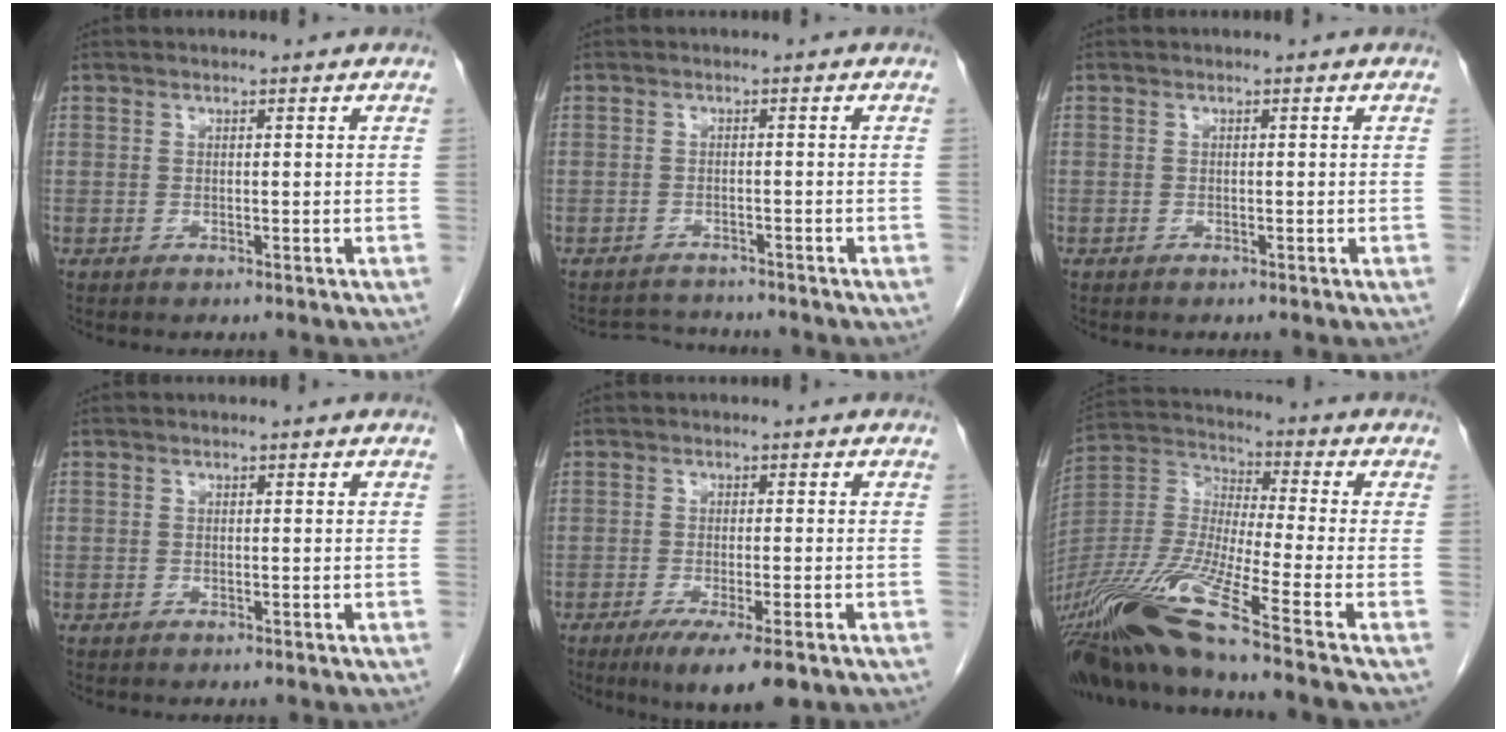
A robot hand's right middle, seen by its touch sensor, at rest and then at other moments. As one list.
[{"total": 3.4, "force": [-3.3, 0.8, -0.4], "torque": [0.005, -0.008, -0.054]}, {"total": 0.0}, {"total": 0.5, "force": [-0.4, 0.4, 0.0], "torque": [-0.008, 0.002, -0.008]}, {"total": 7.2, "force": [-4.6, 0.8, 5.5], "torque": [-0.080, -0.018, -0.067]}, {"total": 20.1, "force": [-14.4, -1.5, 13.9], "torque": [-0.319, -0.032, -0.275]}]